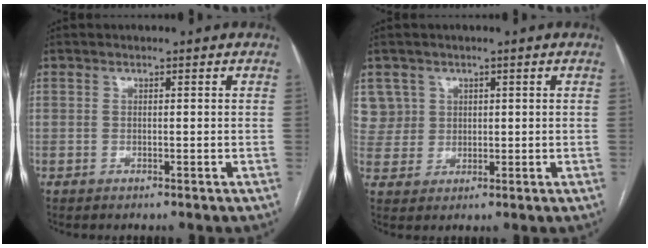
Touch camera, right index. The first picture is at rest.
{"total": 5.5, "force": [2.4, 5.0, -0.2], "torque": [0.011, 0.012, 0.054]}